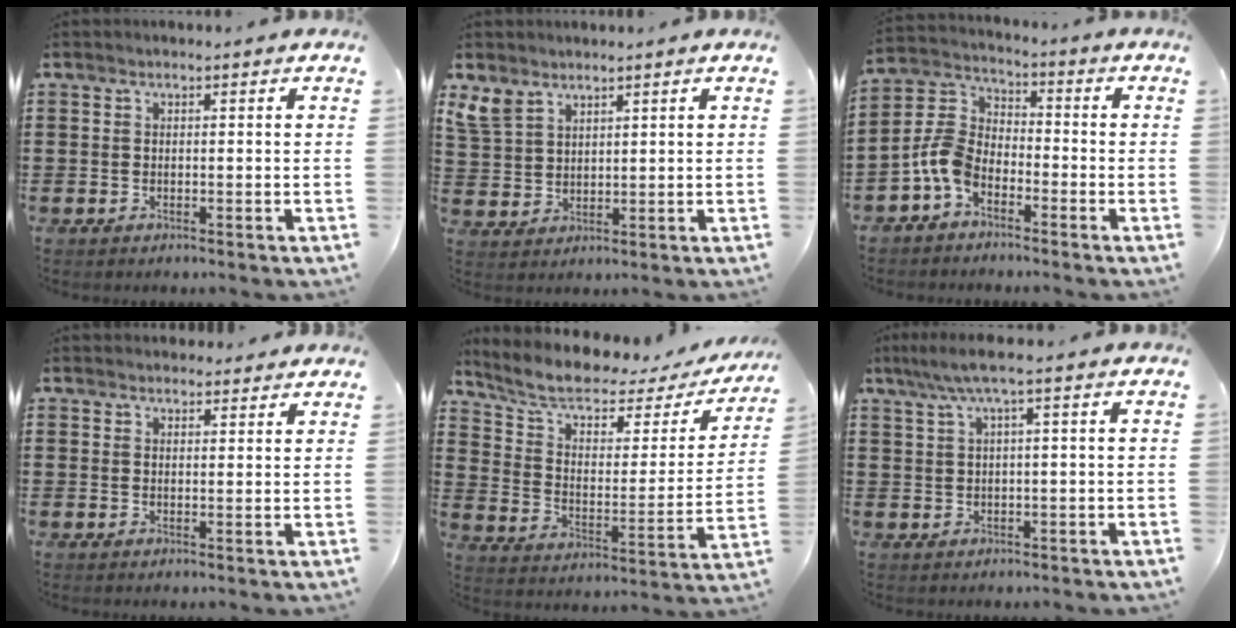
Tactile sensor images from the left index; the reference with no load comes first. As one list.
[{"total": 4.8, "force": [3.5, 2.9, 1.6], "torque": [-0.048, 0.004, 0.068]}, {"total": 7.0, "force": [-3.9, 3.8, 4.3], "torque": [-0.129, -0.007, -0.087]}, {"total": 2.2, "force": [2.1, 0.5, 0.0], "torque": [-0.005, -0.001, 0.041]}, {"total": 7.7, "force": [6.1, 2.2, 4.2], "torque": [-0.108, -0.035, 0.103]}, {"total": 3.3, "force": [0.9, 0.1, 3.2], "torque": [-0.062, -0.001, 0.014]}]